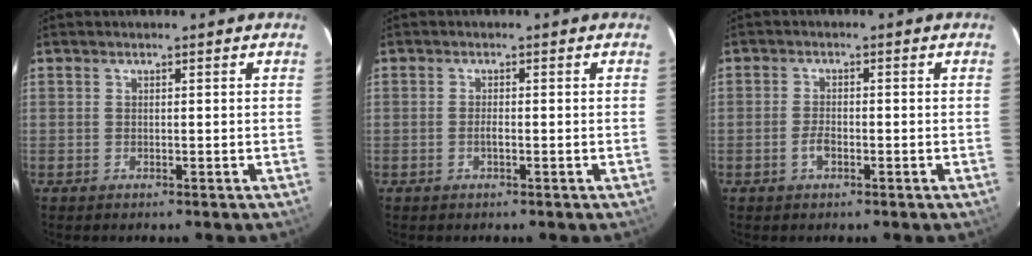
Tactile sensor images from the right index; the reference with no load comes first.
{"total": 1.0, "force": [-0.4, 0.2, 0.9], "torque": [-0.018, -0.001, -0.008]}
{"total": 2.4, "force": [-1.1, 1.3, 1.7], "torque": [-0.037, 0.000, -0.021]}